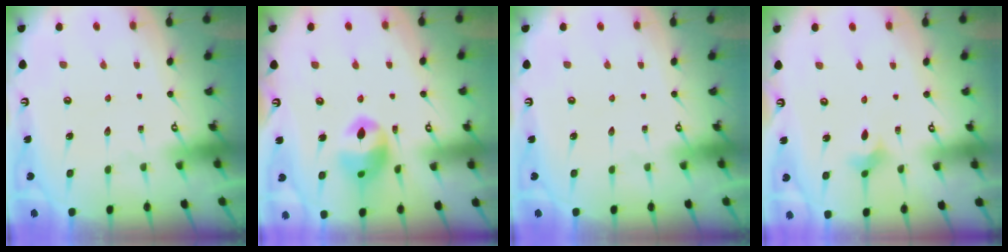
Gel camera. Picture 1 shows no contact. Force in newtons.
{"total": 12.3, "press": 12.2, "slide": 1.8}
{"total": 0.0}
{"total": 2.3, "press": 2.2, "slide": 0.4}